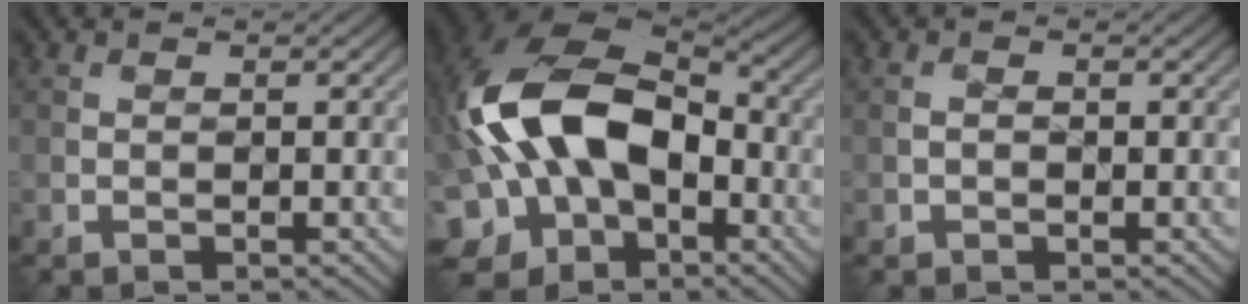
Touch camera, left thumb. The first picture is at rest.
{"total": 18.1, "force": [-2.4, 12.2, 13.2], "torque": [-0.281, -0.007, -0.045]}
{"total": 1.1, "force": [-0.1, 0.8, 0.7], "torque": [-0.010, -0.001, -0.004]}